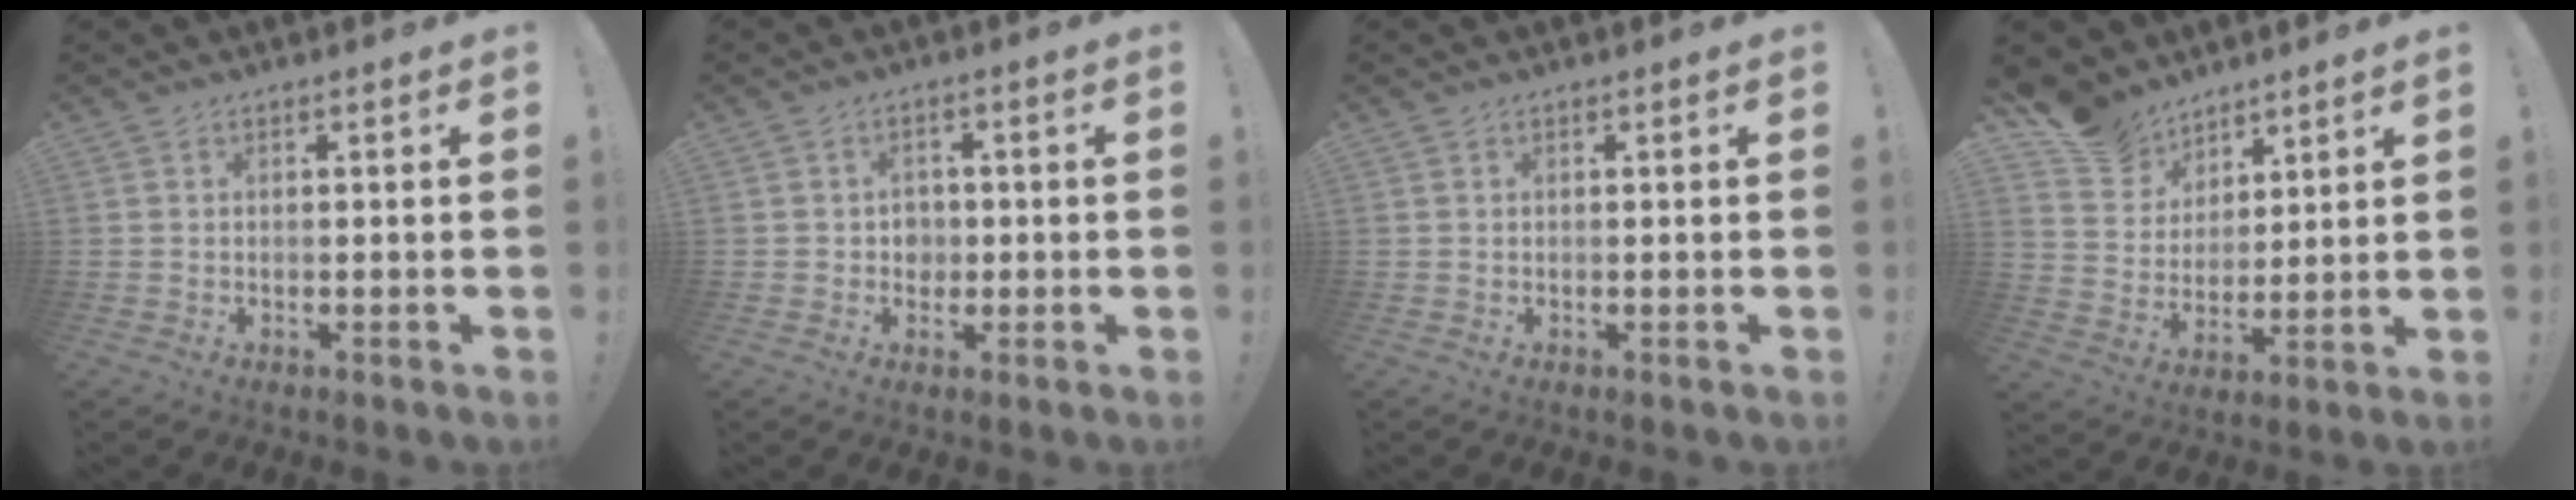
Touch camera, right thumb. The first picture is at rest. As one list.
[{"total": 3.8, "force": [0.0, 3.5, 1.3], "torque": [-0.009, -0.005, -0.004]}, {"total": 0.0}, {"total": 11.4, "force": [8.9, 7.0, 1.6], "torque": [-0.034, -0.069, 0.174]}]